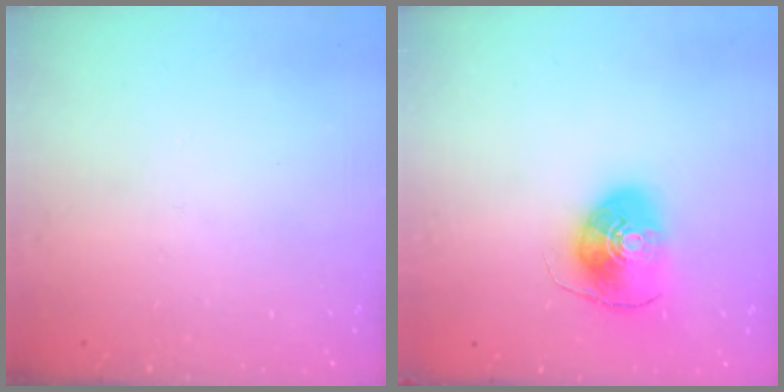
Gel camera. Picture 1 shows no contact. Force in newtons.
{"total": 10.0, "press": 9.9, "slide": 1.4}